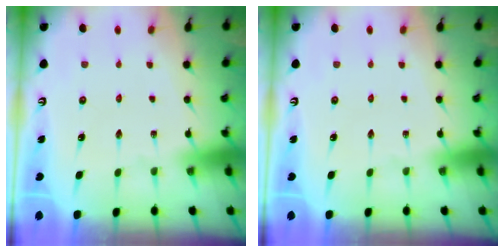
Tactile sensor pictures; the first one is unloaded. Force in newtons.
{"total": 0.0}